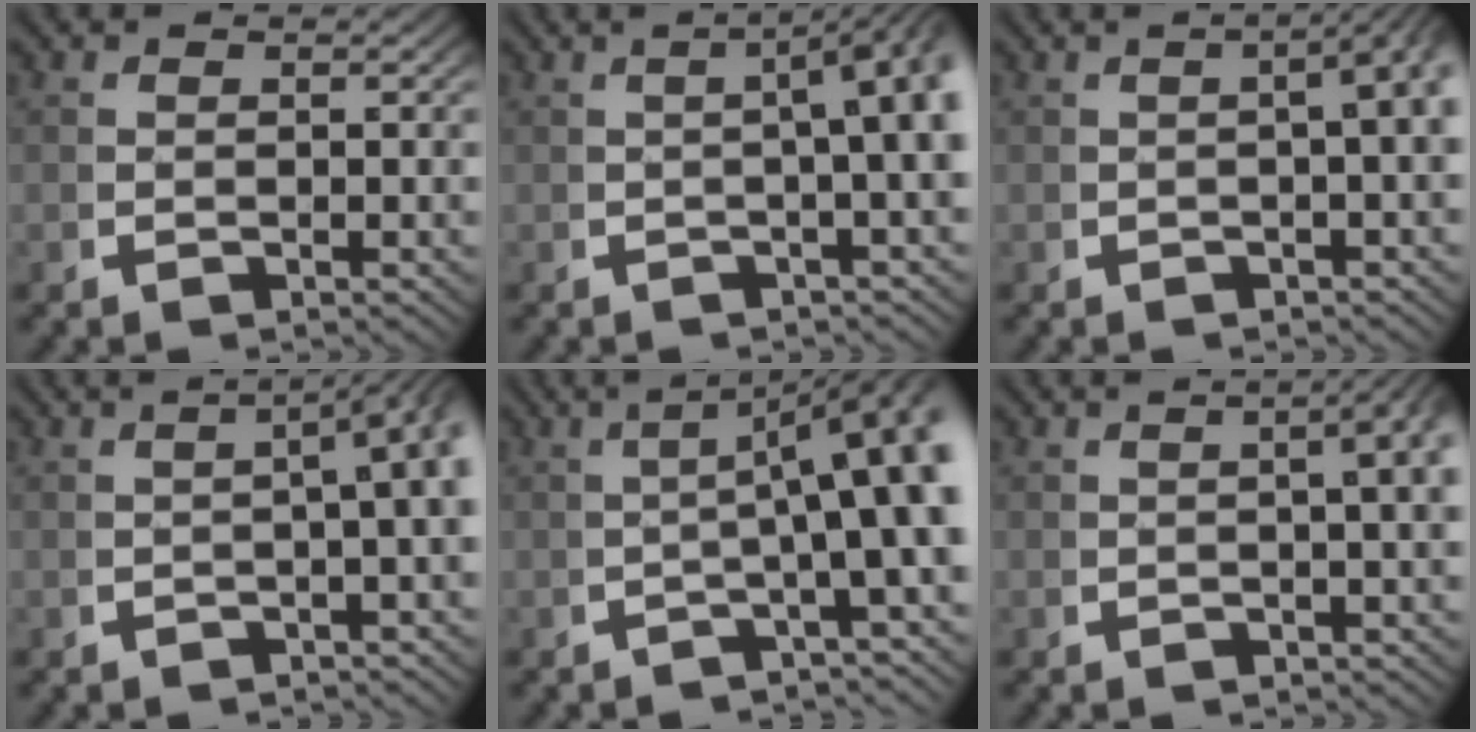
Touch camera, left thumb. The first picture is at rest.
{"total": 8.1, "force": [1.4, 3.3, 7.3], "torque": [-0.079, 0.028, 0.005]}
{"total": 6.9, "force": [1.6, 3.3, 5.9], "torque": [-0.052, 0.033, 0.005]}
{"total": 7.8, "force": [0.6, 3.5, 7.0], "torque": [-0.073, 0.026, -0.001]}
{"total": 10.4, "force": [1.1, 4.9, 9.1], "torque": [-0.113, 0.017, -0.003]}
{"total": 7.3, "force": [2.2, 3.7, 5.9], "torque": [-0.047, 0.040, 0.009]}